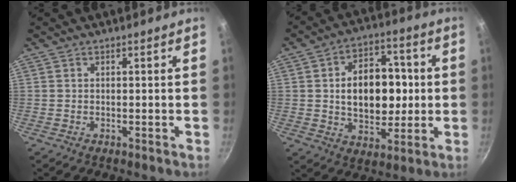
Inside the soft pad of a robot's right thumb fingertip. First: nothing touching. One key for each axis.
{"total": 15.8, "fx": 0.7, "fy": 10.8, "fz": 11.6, "tx": -0.129, "ty": 0.017, "tz": 0.012}